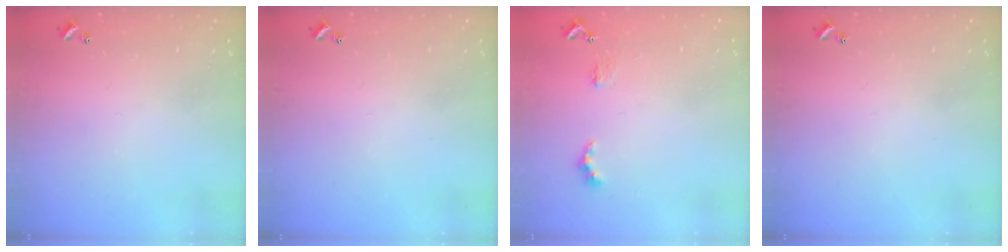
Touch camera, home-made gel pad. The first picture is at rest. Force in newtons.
{"total": 0.0}
{"total": 2.5, "press": 2.5, "slide": 0.5}
{"total": 0.0}